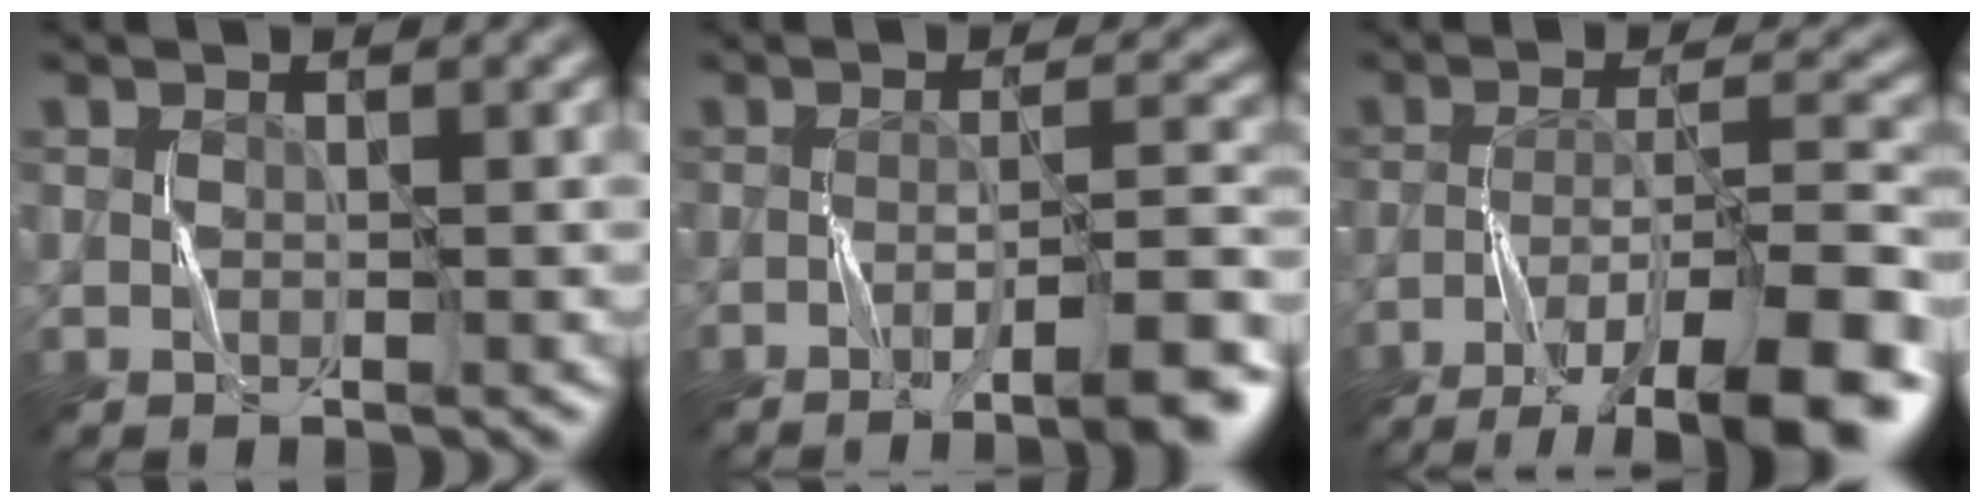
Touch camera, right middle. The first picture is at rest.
{"total": 6.2, "force": [-3.6, 0.7, 5.0], "torque": [-0.062, 0.007, -0.058]}
{"total": 10.3, "force": [-6.8, 1.8, 7.5], "torque": [-0.119, 0.011, -0.109]}